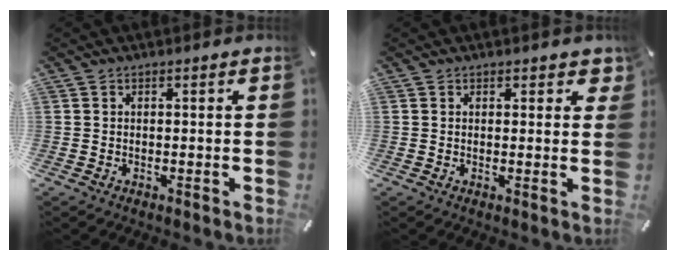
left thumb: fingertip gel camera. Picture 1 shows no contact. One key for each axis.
{"total": 1.8, "fx": 1.2, "fy": 1.0, "fz": 0.9, "tx": -0.004, "ty": -0.001, "tz": 0.017}